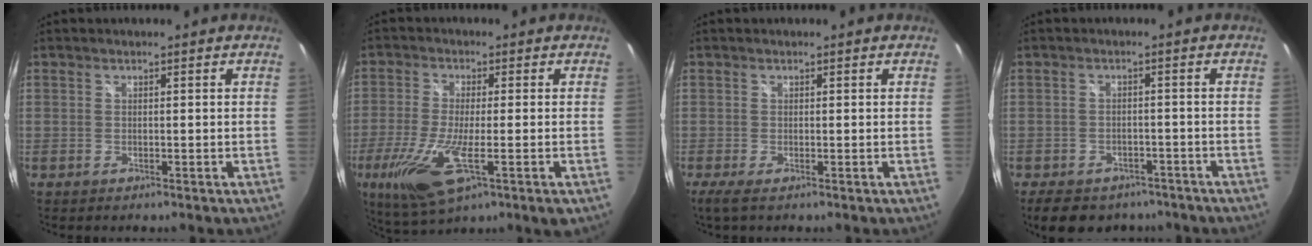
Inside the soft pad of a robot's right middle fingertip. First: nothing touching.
{"total": 13.0, "force": [-4.5, 2.9, 11.8], "torque": [-0.251, -0.040, -0.082]}
{"total": 1.4, "force": [-0.3, -0.1, 1.4], "torque": [-0.029, -0.005, -0.010]}
{"total": 10.7, "force": [-7.9, 5.8, 4.2], "torque": [-0.091, -0.002, -0.108]}